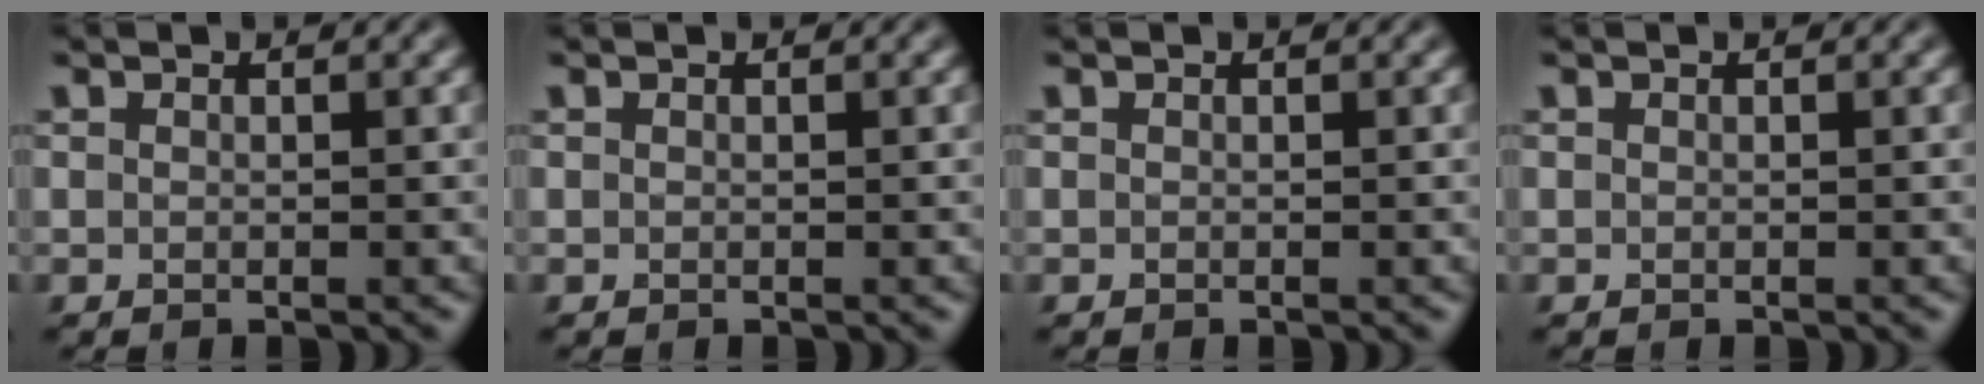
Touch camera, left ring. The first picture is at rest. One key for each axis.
{"total": 0.0}
{"total": 0.0}
{"total": 0.0}